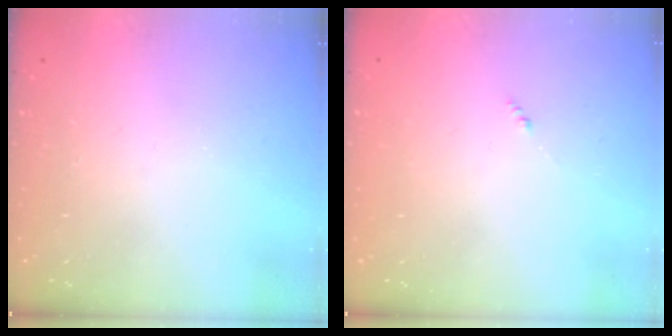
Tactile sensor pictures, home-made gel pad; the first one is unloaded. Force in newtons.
{"total": 0.0}